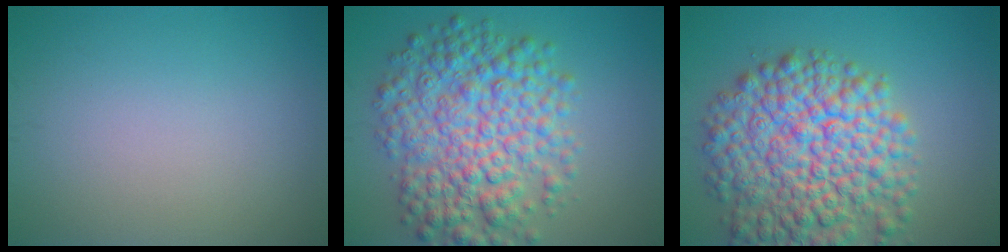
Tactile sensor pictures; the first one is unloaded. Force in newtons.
{"total": 8.8, "press": 8.8, "slide": 0.1}
{"total": 11.2, "press": 11.2, "slide": 0.5}